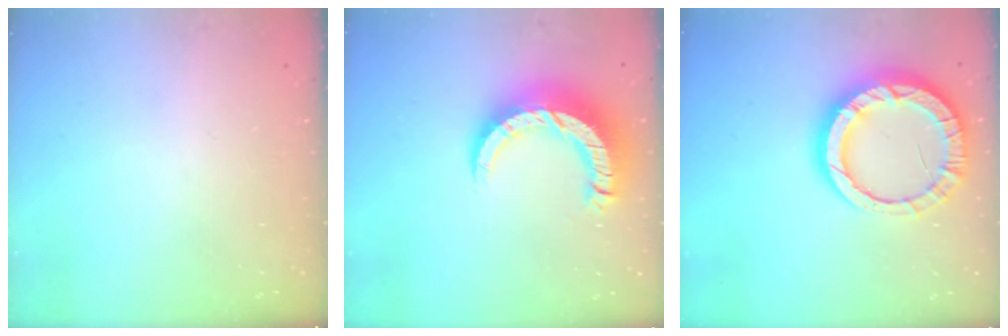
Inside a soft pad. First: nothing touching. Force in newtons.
{"total": 12.9, "press": 12.9, "slide": 1.3}
{"total": 17.0, "press": 16.9, "slide": 1.6}